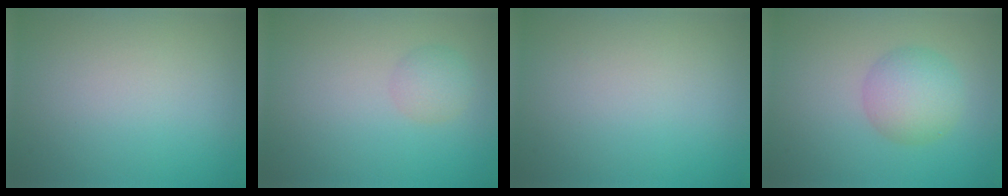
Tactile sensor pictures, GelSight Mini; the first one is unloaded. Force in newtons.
{"total": 1.6, "press": 1.6, "slide": 0.1}
{"total": 0.0}
{"total": 3.7, "press": 3.7, "slide": 0.3}